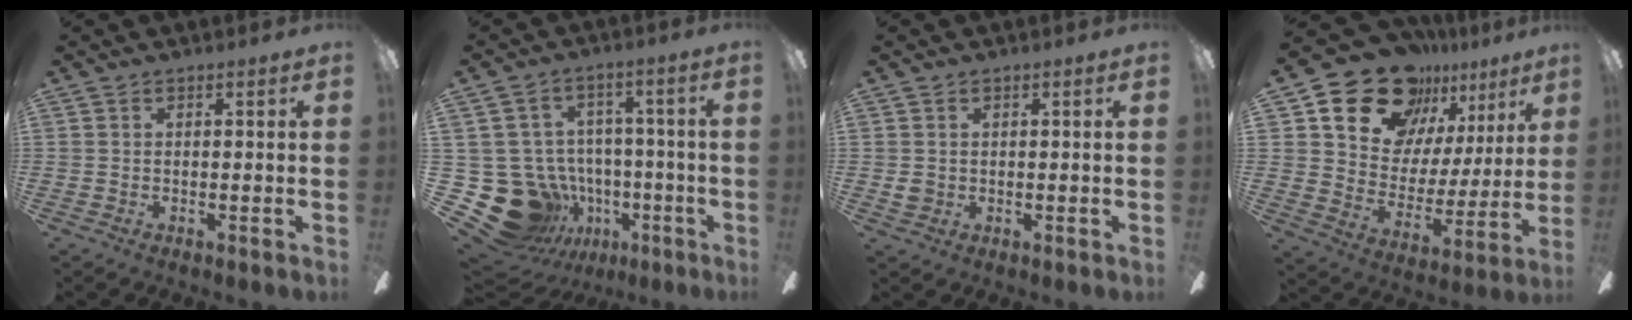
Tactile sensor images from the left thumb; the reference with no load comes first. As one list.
[{"total": 18.3, "force": [-6.9, 15.0, 7.9], "torque": [-0.177, 0.034, -0.080]}, {"total": 1.9, "force": [0.6, 1.7, 0.6], "torque": [-0.005, 0.000, 0.008]}, {"total": 20.0, "force": [14.9, 11.8, 6.3], "torque": [-0.118, -0.106, 0.276]}]